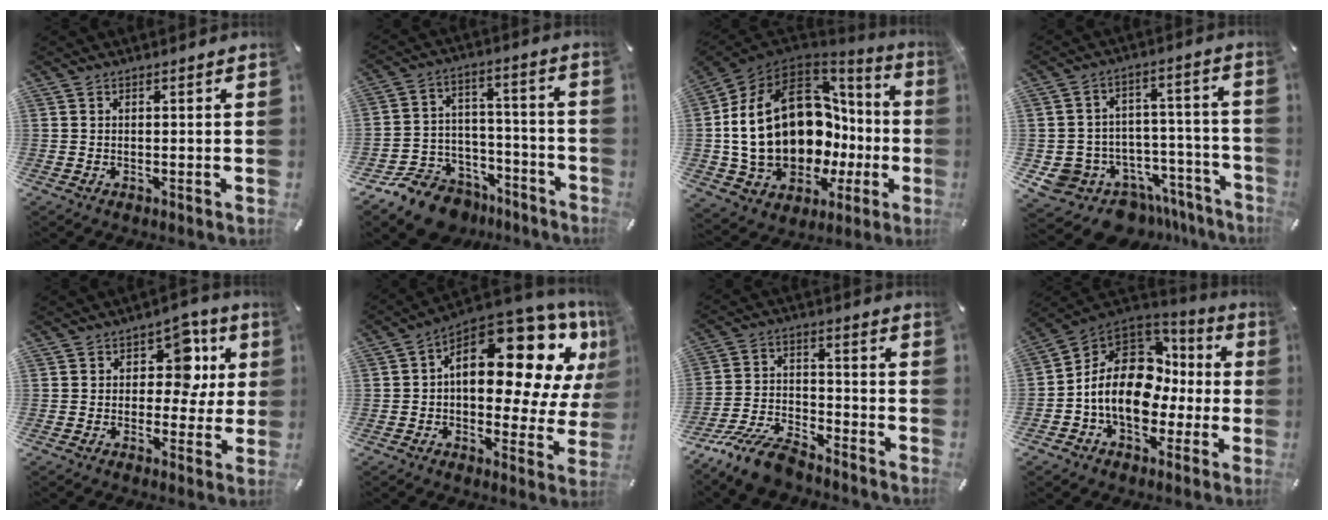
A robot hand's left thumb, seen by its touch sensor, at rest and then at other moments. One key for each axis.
{"total": 13.6, "fx": -10.2, "fy": 8.0, "fz": 4.1, "tx": -0.060, "ty": 0.076, "tz": -0.175}
{"total": 24.9, "fx": 1.5, "fy": 17.2, "fz": 17.9, "tx": -0.353, "ty": -0.041, "tz": 0.067}
{"total": 12.0, "fx": -7.9, "fy": 8.7, "fz": 2.5, "tx": -0.016, "ty": 0.038, "tz": -0.124}
{"total": 10.7, "fx": 3.0, "fy": 7.6, "fz": 7.0, "tx": -0.085, "ty": -0.012, "tz": 0.050}
{"total": 20.1, "fx": 8.1, "fy": 10.9, "fz": 14.9, "tx": -0.177, "ty": -0.074, "tz": 0.131}
{"total": 11.9, "fx": -10.0, "fy": 3.7, "fz": 5.2, "tx": -0.104, "ty": 0.048, "tz": -0.192}
{"total": 16.8, "fx": -0.9, "fy": 12.5, "fz": 11.1, "tx": -0.220, "ty": 0.002, "tz": -0.015}